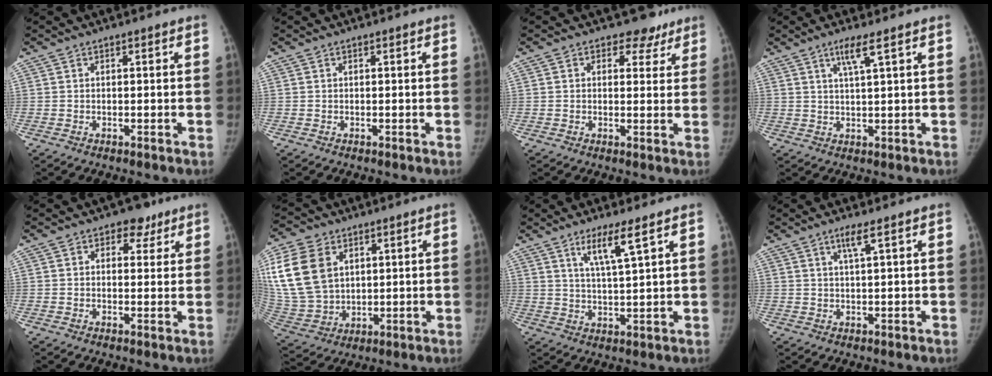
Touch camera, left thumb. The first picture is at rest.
{"total": 0.0}
{"total": 4.6, "force": [3.1, 3.3, 0.8], "torque": [0.020, -0.013, 0.038]}
{"total": 4.0, "force": [2.3, 0.0, 3.3], "torque": [-0.073, -0.012, 0.048]}
{"total": 4.6, "force": [2.4, 3.4, 1.9], "torque": [0.004, -0.006, 0.028]}
{"total": 19.4, "force": [6.4, 13.9, 11.9], "torque": [-0.250, -0.011, 0.135]}
{"total": 6.6, "force": [3.9, 0.2, 5.3], "torque": [-0.104, -0.030, 0.077]}
{"total": 2.9, "force": [1.7, 0.0, 2.4], "torque": [-0.056, -0.006, 0.035]}